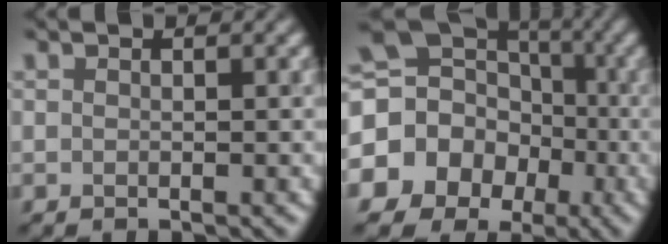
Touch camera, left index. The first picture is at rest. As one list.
[{"total": 15.7, "force": [-3.2, 14.3, 5.4], "torque": [-0.150, 0.005, -0.075]}]